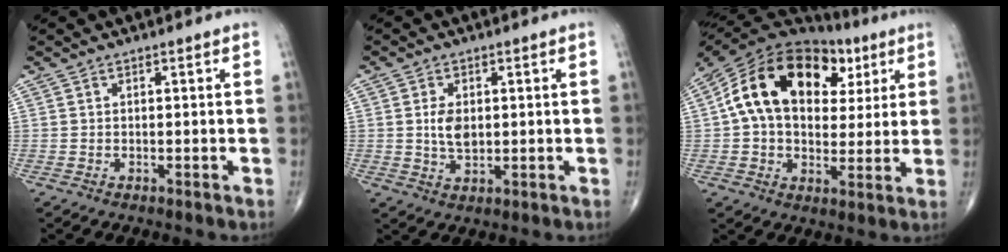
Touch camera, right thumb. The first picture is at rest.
{"total": 4.7, "force": [0.4, 2.9, 3.7], "torque": [-0.061, -0.006, 0.010]}
{"total": 23.0, "force": [6.6, 14.7, 16.4], "torque": [-0.262, 0.027, 0.103]}